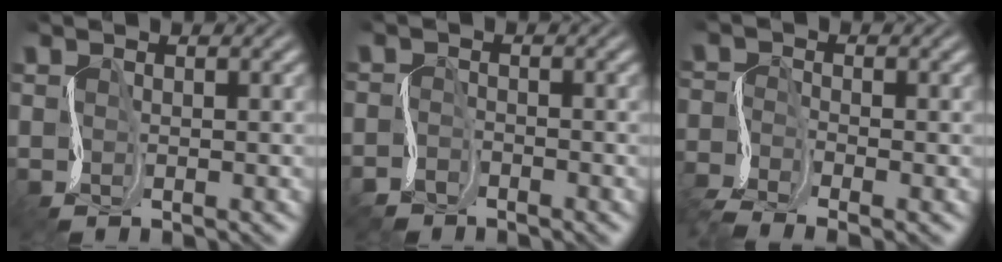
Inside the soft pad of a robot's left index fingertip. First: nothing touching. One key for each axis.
{"total": 2.5, "fx": -2.4, "fy": 0.8, "fz": 0.1, "tx": -0.006, "ty": -0.001, "tz": -0.054}
{"total": 4.2, "fx": -3.7, "fy": 0.9, "fz": 1.8, "tx": -0.045, "ty": -0.009, "tz": -0.084}